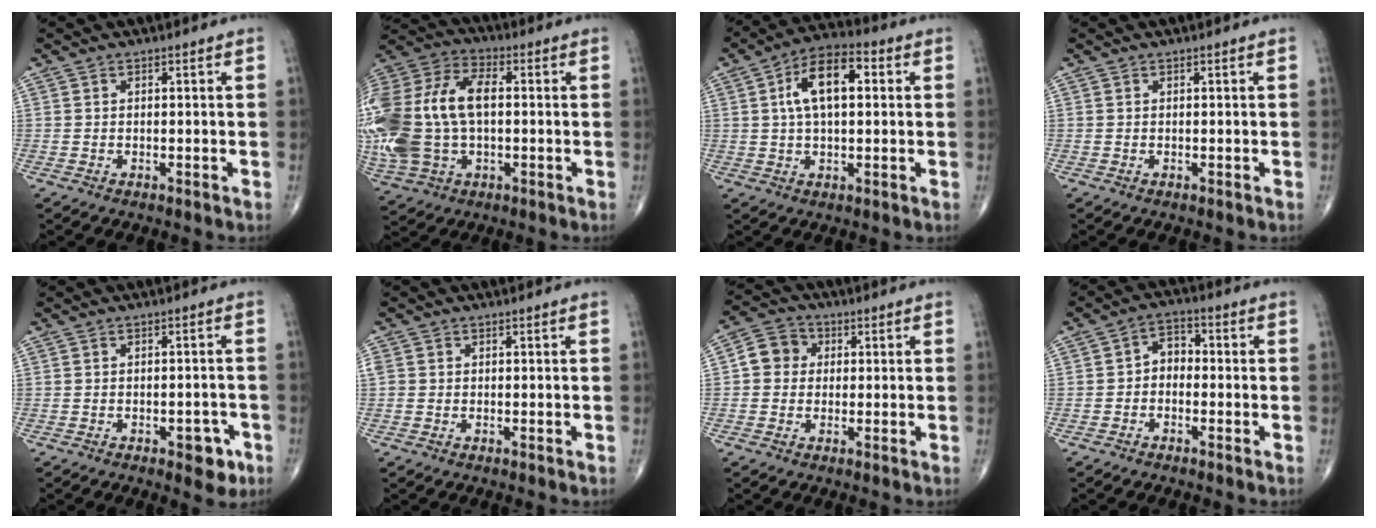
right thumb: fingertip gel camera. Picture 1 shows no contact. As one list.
[{"total": 25.4, "force": [0.5, 15.5, 20.1], "torque": [-0.479, 0.026, 0.018]}, {"total": 11.5, "force": [2.4, 5.7, 9.7], "torque": [-0.166, 0.021, 0.035]}, {"total": 0.0}, {"total": 4.8, "force": [-2.4, 2.4, 3.3], "torque": [-0.022, 0.011, -0.026]}, {"total": 1.6, "force": [0.0, 1.4, 0.7], "torque": [-0.016, 0.005, 0.002]}, {"total": 6.0, "force": [0.6, 5.4, 2.6], "torque": [-0.029, 0.014, -0.003]}, {"total": 4.4, "force": [-0.8, 3.3, 2.8], "torque": [-0.027, 0.021, -0.028]}]